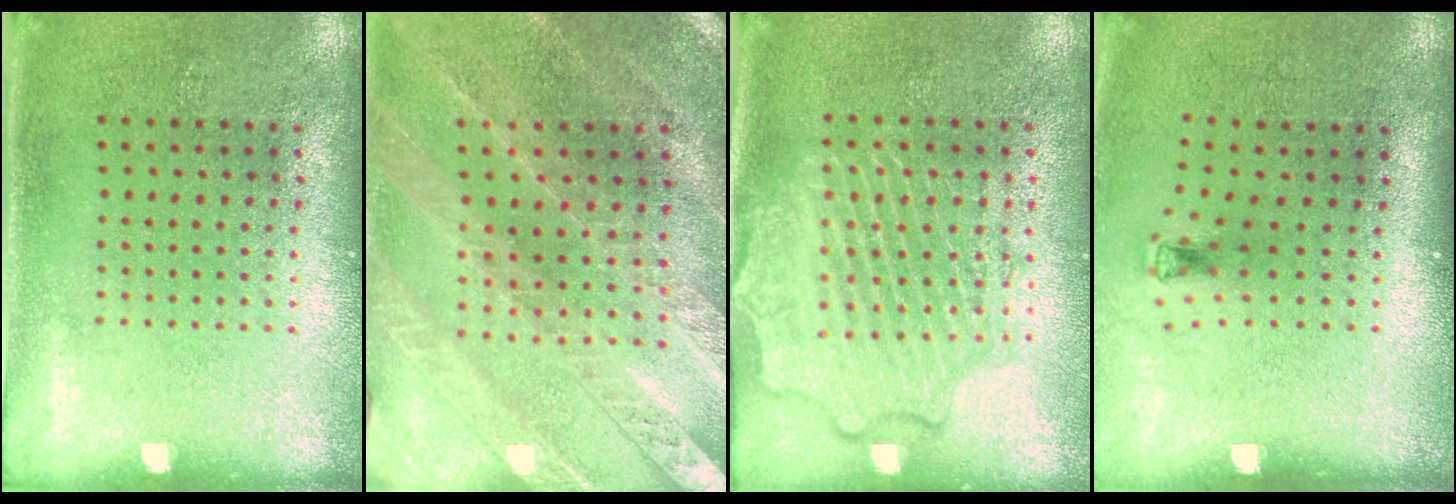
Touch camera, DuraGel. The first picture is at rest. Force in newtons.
{"total": 2.4, "press": 2.4, "slide": 0.2}
{"total": 2.3, "press": 2.3, "slide": 0.4}
{"total": 0.7, "press": 0.3, "slide": 0.6}